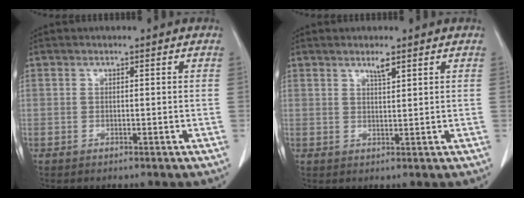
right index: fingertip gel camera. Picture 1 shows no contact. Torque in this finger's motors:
{"motor_torque": [0.08, 0.03, 0.04, 0.00]}